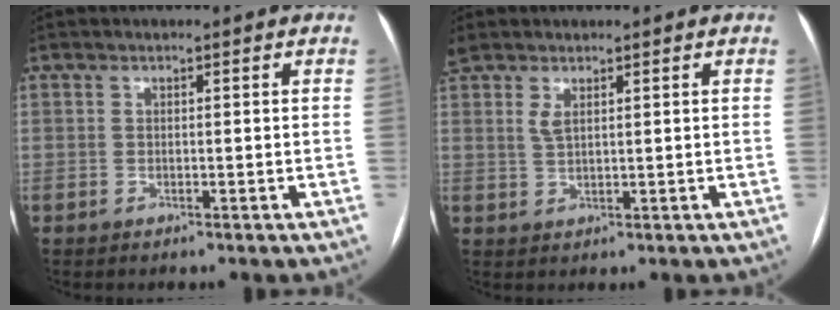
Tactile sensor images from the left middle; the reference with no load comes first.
{"total": 3.4, "force": [2.2, 1.3, 2.3], "torque": [-0.069, 0.007, 0.052]}